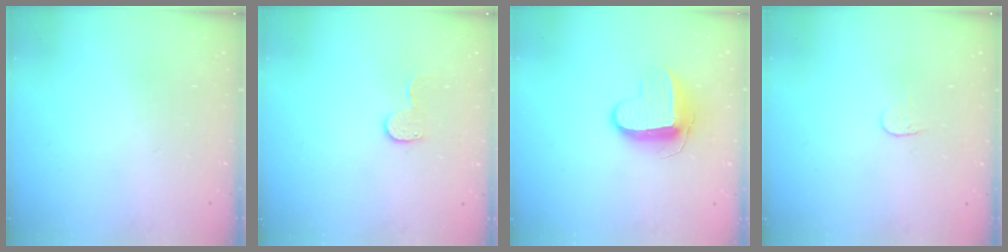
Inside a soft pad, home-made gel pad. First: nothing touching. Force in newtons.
{"total": 6.8, "press": 6.7, "slide": 0.6}
{"total": 9.3, "press": 9.3, "slide": 0.5}
{"total": 3.8, "press": 3.8, "slide": 0.3}